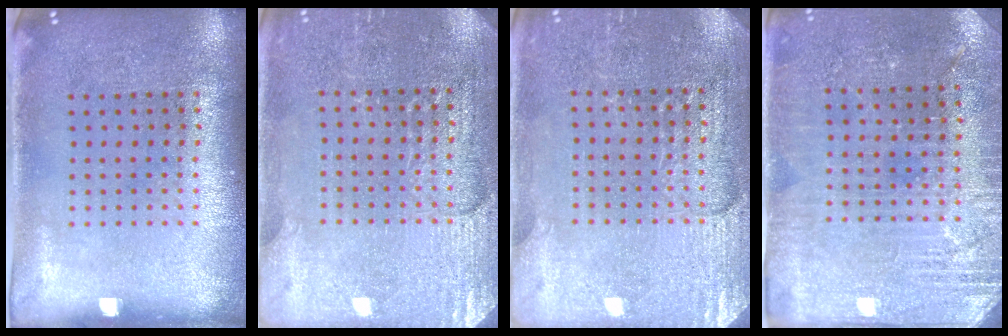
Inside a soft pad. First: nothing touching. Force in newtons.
{"total": 2.9, "press": 2.9, "slide": 0.3}
{"total": 2.9, "press": 2.9, "slide": 0.3}
{"total": 2.8, "press": 2.8, "slide": 0.5}